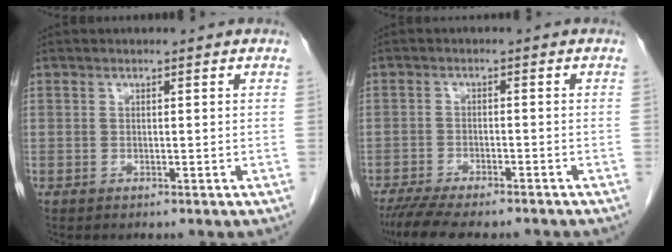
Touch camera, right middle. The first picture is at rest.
{"total": 10.7, "force": [-9.1, 2.1, 5.1], "torque": [-0.076, -0.011, -0.137]}